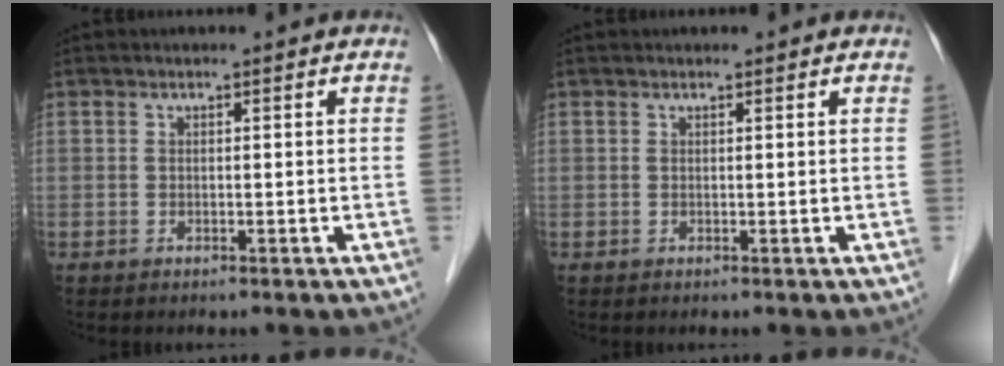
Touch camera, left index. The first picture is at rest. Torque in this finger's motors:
{"motor_torque": [0.43, -0.78, -0.16, 0.04]}